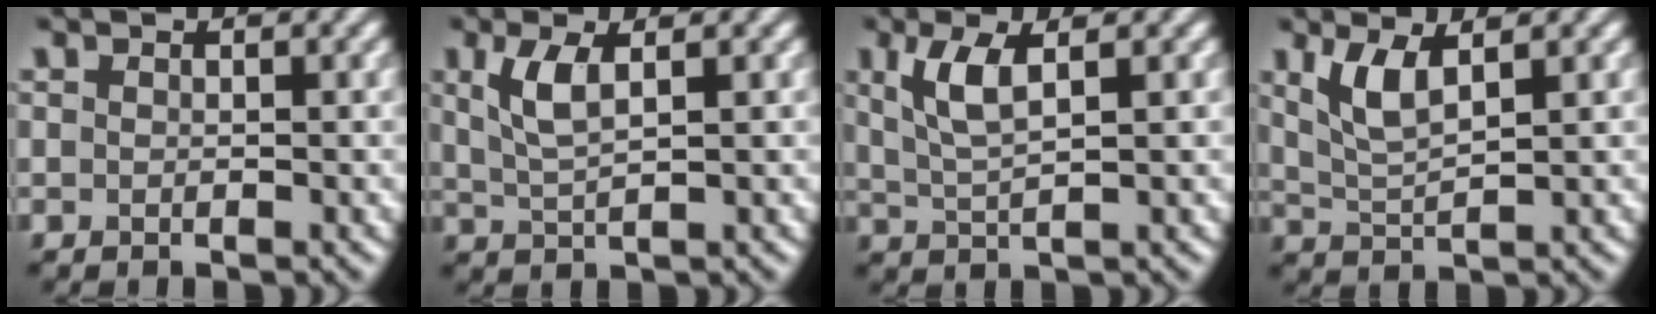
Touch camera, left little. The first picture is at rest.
{"total": 3.1, "force": [1.1, 1.0, 2.8], "torque": [-0.062, 0.000, 0.025]}
{"total": 3.6, "force": [1.4, 1.0, 3.2], "torque": [-0.072, 0.000, 0.030]}
{"total": 3.3, "force": [1.7, 0.9, 2.7], "torque": [-0.063, -0.004, 0.039]}